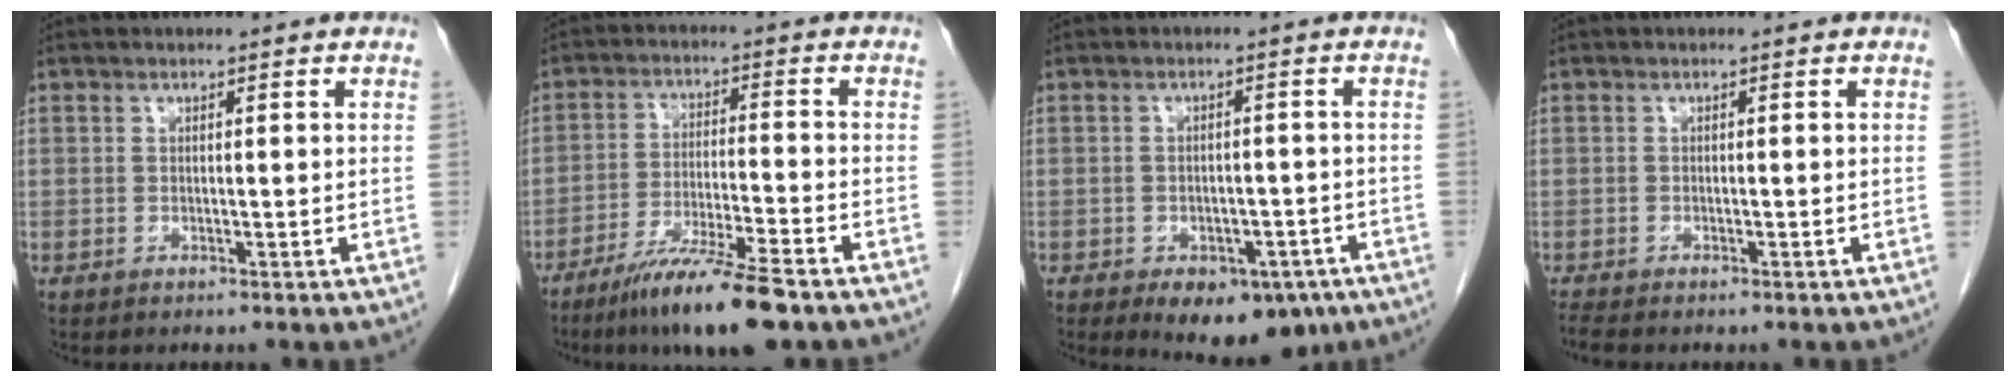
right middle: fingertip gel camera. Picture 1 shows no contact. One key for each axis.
{"total": 11.1, "fx": -8.1, "fy": 0.0, "fz": 7.6, "tx": -0.133, "ty": -0.034, "tz": -0.140}
{"total": 9.6, "fx": -5.9, "fy": 5.1, "fz": 5.6, "tx": -0.058, "ty": 0.005, "tz": -0.075}
{"total": 1.5, "fx": -1.4, "fy": 0.1, "fz": 0.6, "tx": -0.019, "ty": -0.007, "tz": -0.024}